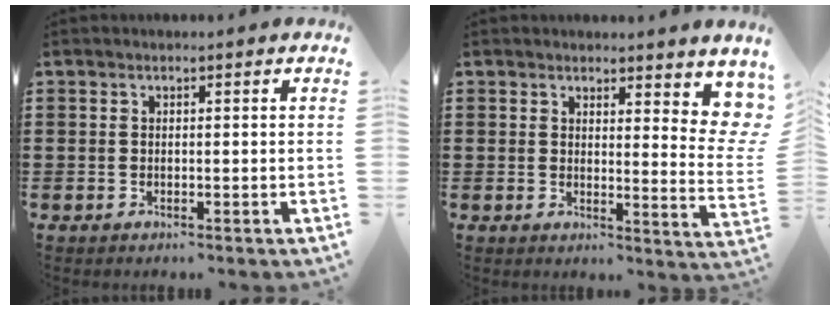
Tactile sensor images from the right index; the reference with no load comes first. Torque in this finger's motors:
{"motor_torque": [0.06, 0.49, 0.29, 0.00]}